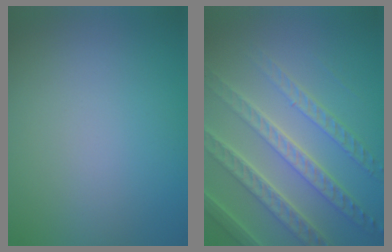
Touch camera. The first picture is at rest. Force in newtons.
{"total": 7.5, "press": 5.3, "slide": 5.3}